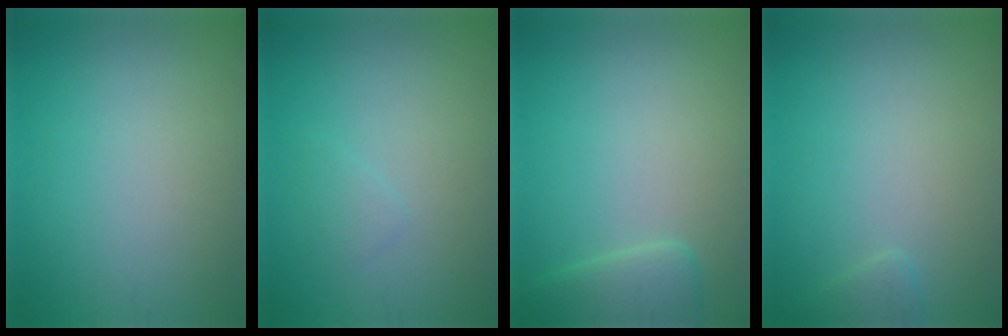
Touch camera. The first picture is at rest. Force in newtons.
{"total": 0.9, "press": 0.9, "slide": 0.0}
{"total": 2.6, "press": 2.6, "slide": 0.2}
{"total": 0.9, "press": 0.9, "slide": 0.1}